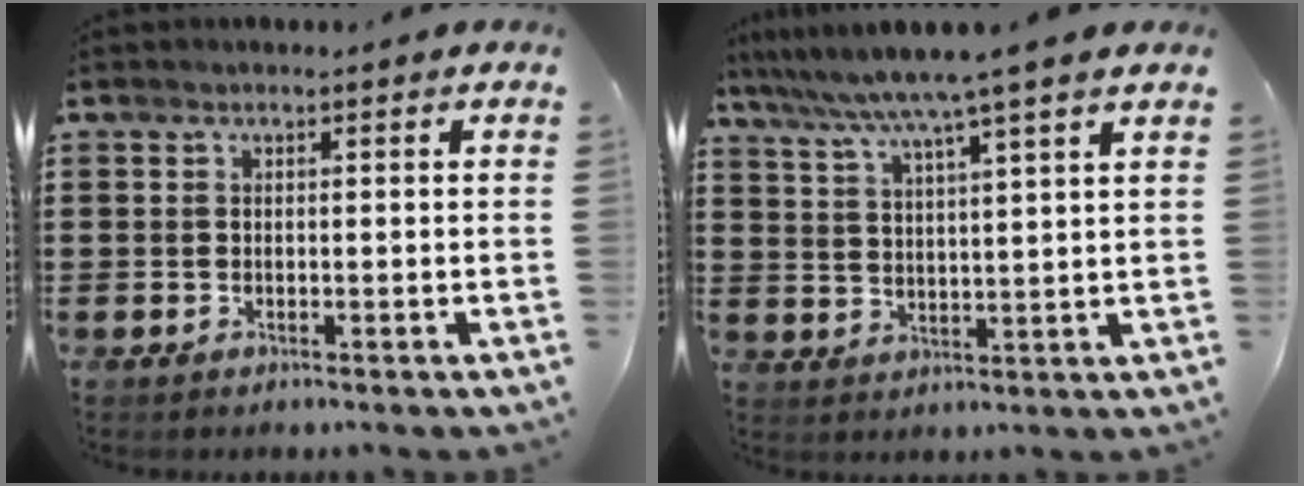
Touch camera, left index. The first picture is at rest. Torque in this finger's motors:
{"motor_torque": [2.14, 0.00, 0.55, 0.06]}